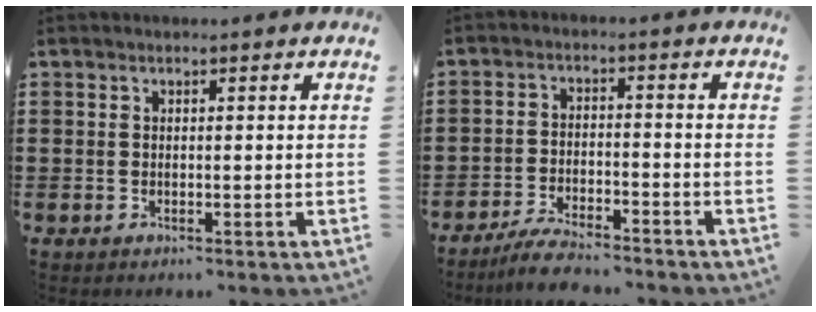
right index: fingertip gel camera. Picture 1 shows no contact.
{"total": 4.7, "force": [-4.4, 0.2, 1.4], "torque": [-0.033, -0.001, -0.088]}